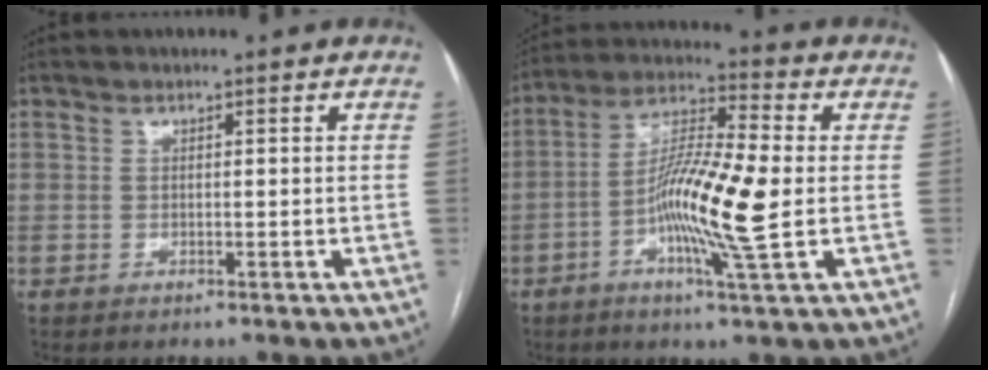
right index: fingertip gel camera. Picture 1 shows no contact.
{"total": 13.2, "force": [-2.2, 0.3, 13.0], "torque": [-0.248, -0.002, -0.049]}